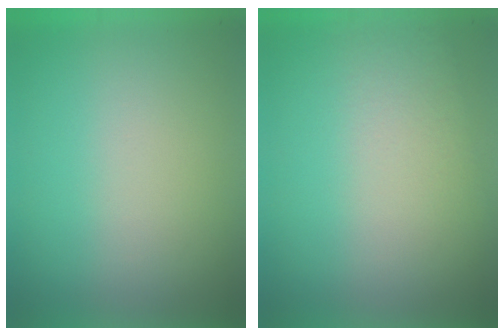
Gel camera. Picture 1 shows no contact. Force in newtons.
{"total": 1.0}